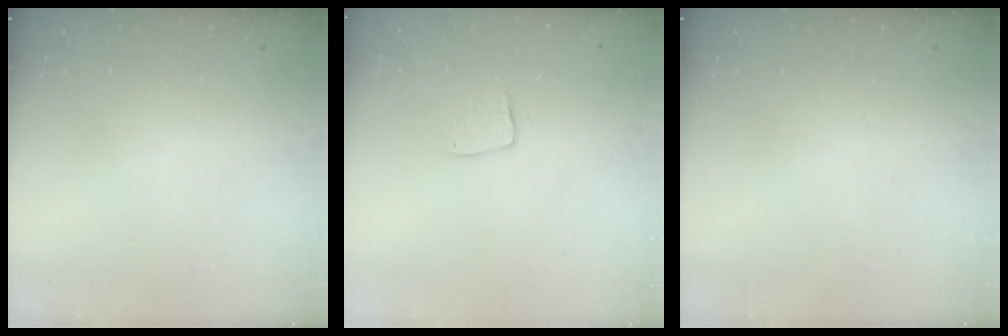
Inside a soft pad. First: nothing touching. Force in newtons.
{"total": 6.6, "press": 6.6, "slide": 0.4}
{"total": 0.0}